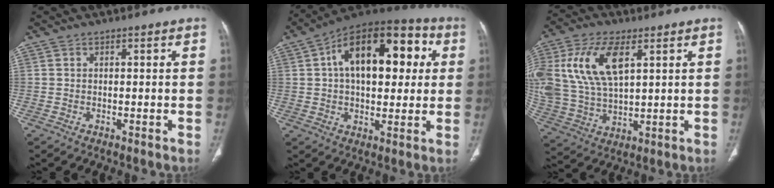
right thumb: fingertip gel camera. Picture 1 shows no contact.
{"total": 21.9, "force": [4.8, 12.1, 17.6], "torque": [-0.230, 0.029, 0.064]}
{"total": 17.2, "force": [5.8, 8.9, 13.5], "torque": [-0.285, -0.006, 0.115]}